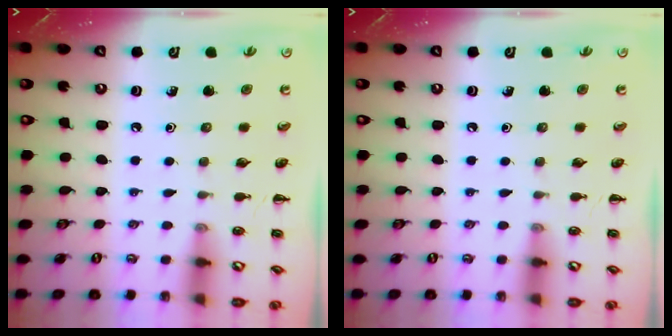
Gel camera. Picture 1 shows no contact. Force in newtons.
{"total": 0.0}